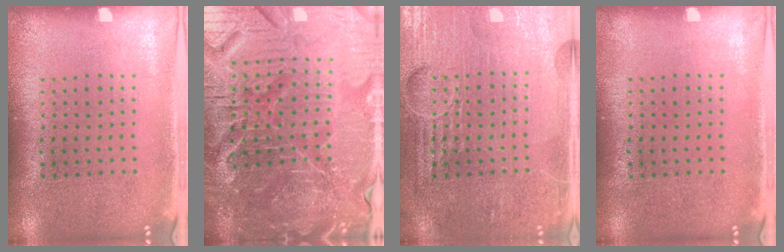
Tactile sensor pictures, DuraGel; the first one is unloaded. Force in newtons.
{"total": 7.2, "press": 6.4, "slide": 3.4}
{"total": 4.0, "press": 4.0, "slide": 0.5}
{"total": 0.0}